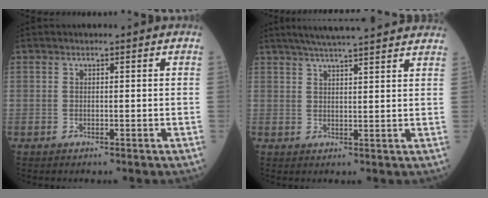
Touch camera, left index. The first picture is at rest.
{"total": 15.3, "force": [13.4, 1.1, 7.2], "torque": [-0.116, 0.040, 0.177]}